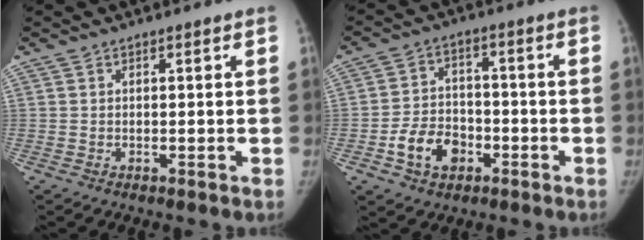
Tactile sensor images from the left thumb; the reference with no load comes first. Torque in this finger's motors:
{"motor_torque": [0.76, 0.94, 0.28, -0.36, 0.22]}